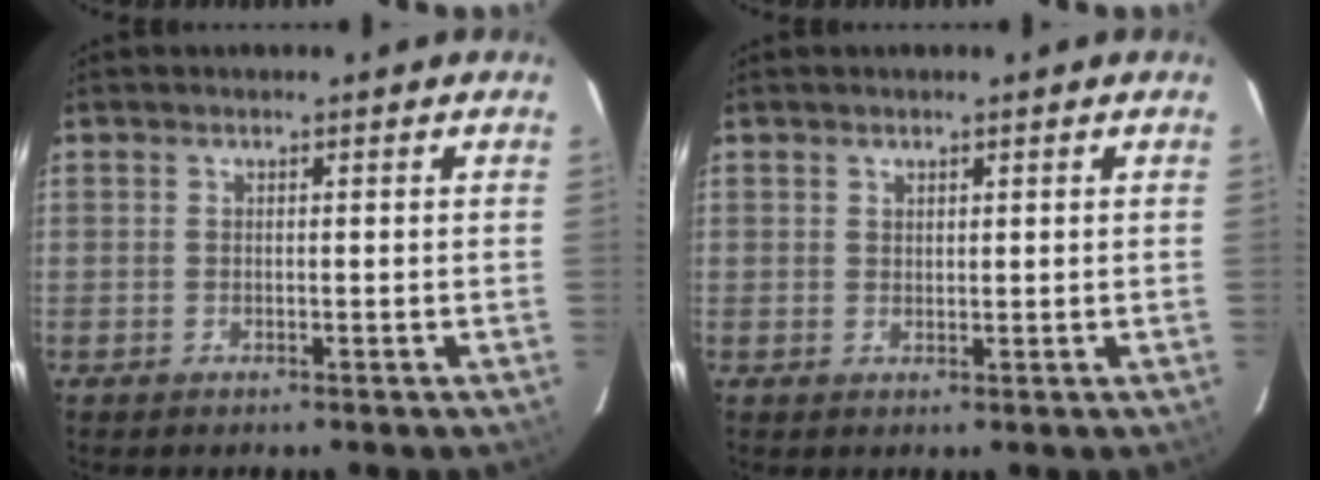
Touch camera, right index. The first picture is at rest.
{"total": 1.0, "force": [0.8, 0.7, 0.2], "torque": [-0.001, 0.002, 0.013]}